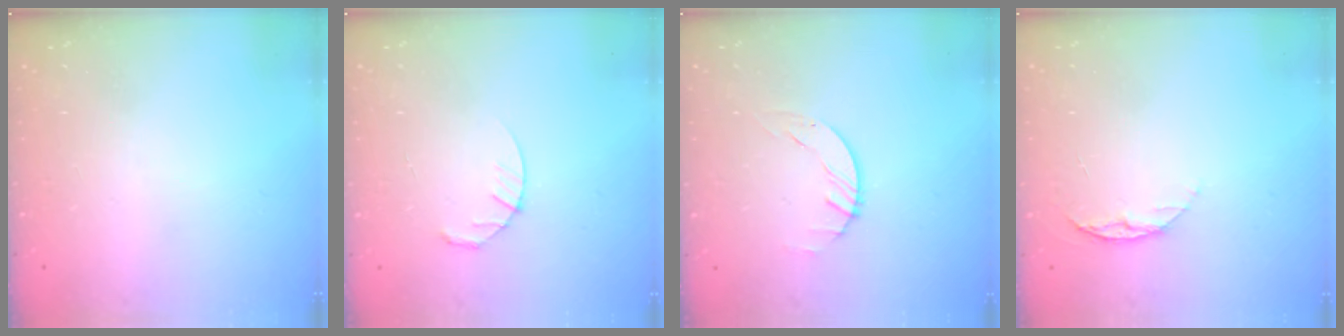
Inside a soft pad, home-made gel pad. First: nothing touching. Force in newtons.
{"total": 3.9, "press": 3.9, "slide": 0.5}
{"total": 1.7, "press": 1.7, "slide": 0.1}
{"total": 6.4, "press": 6.3, "slide": 0.7}